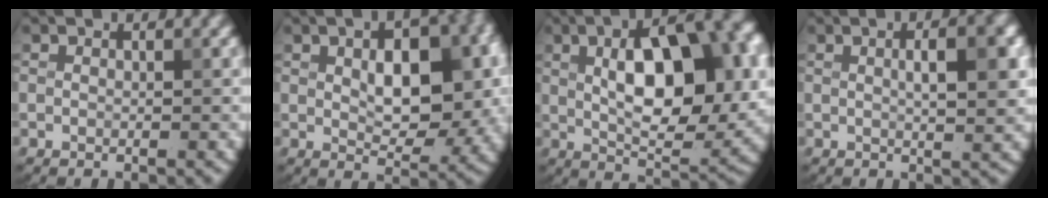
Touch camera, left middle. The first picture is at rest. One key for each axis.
{"total": 8.7, "fx": 1.2, "fy": 4.4, "fz": 7.4, "tx": -0.111, "ty": 0.006, "tz": 0.025}
{"total": 11.0, "fx": 2.1, "fy": 4.9, "fz": 9.7, "tx": -0.138, "ty": 0.013, "tz": 0.036}
{"total": 4.4, "fx": 0.9, "fy": 1.2, "fz": 4.2, "tx": -0.061, "ty": 0.008, "tz": 0.019}